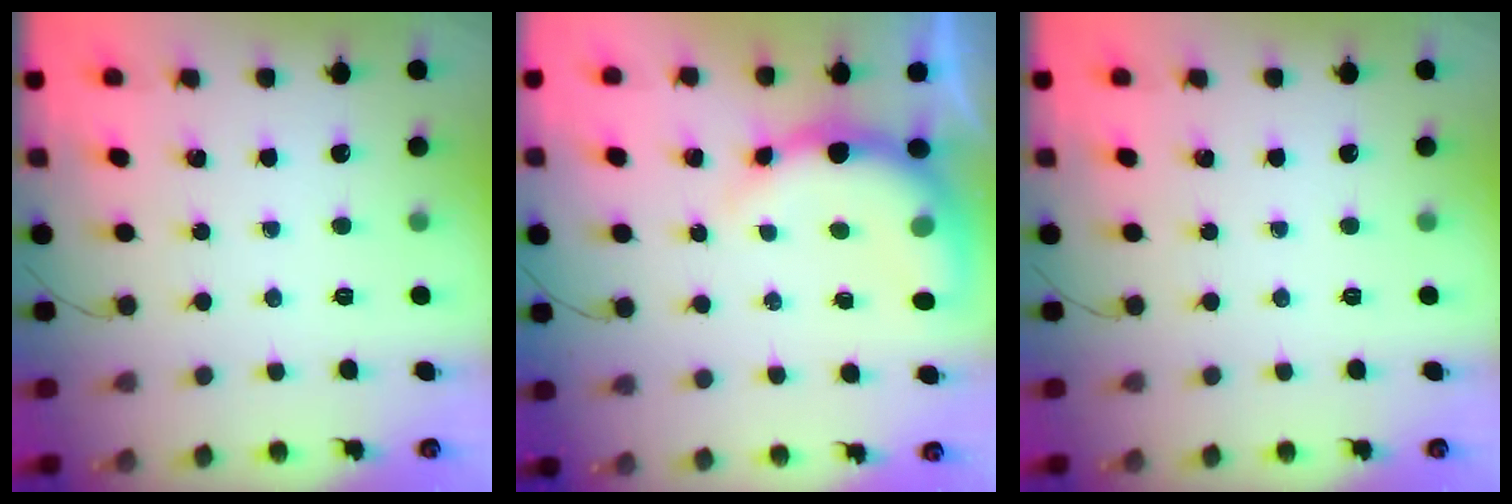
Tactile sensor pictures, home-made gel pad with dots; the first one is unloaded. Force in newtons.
{"total": 9.4, "press": 9.3, "slide": 1.1}
{"total": 0.0}